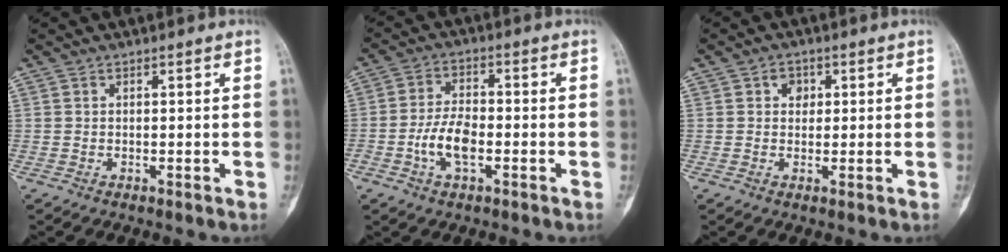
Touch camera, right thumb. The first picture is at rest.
{"total": 7.0, "force": [-2.2, 3.5, 5.7], "torque": [-0.109, 0.017, -0.044]}
{"total": 2.6, "force": [0.7, 2.2, 1.2], "torque": [-0.005, 0.001, 0.008]}